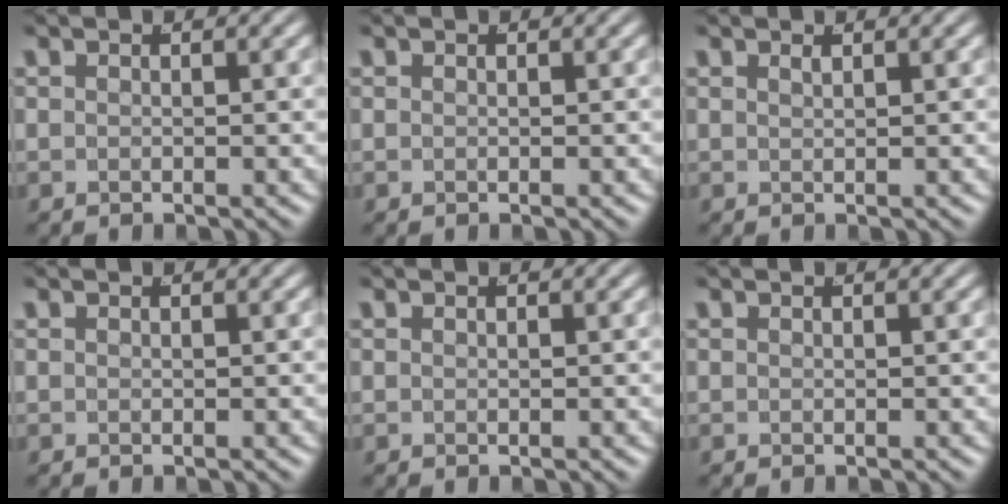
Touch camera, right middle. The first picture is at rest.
{"total": 0.0}
{"total": 0.6, "force": [0.3, -0.5, 0.2], "torque": [0.001, -0.003, 0.011]}
{"total": 0.0}
{"total": 0.0}
{"total": 0.0}